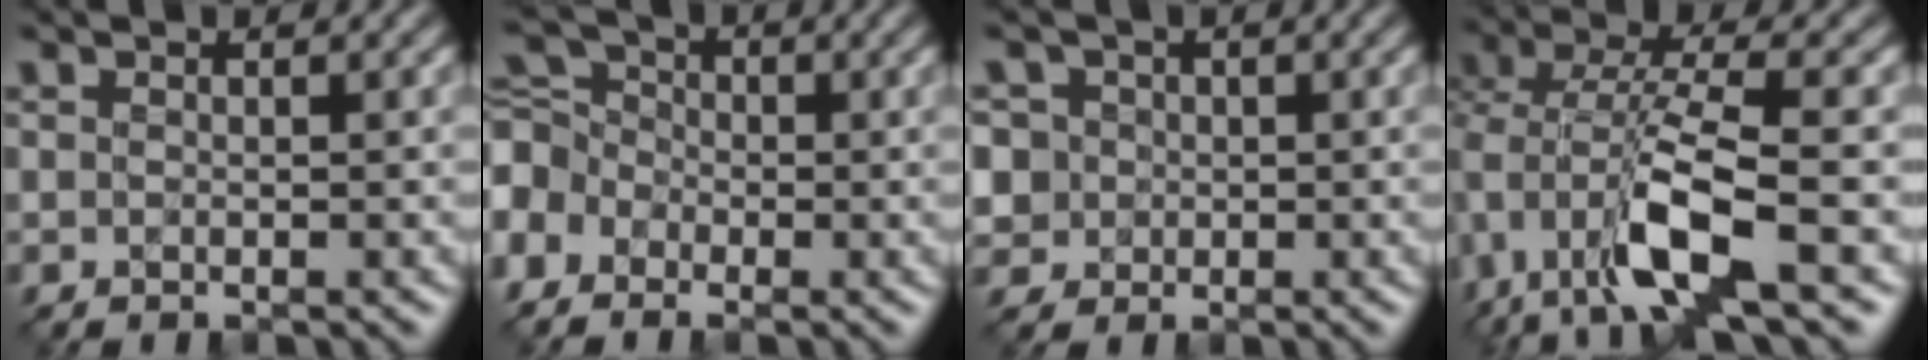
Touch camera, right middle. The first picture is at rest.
{"total": 4.3, "force": [-2.7, 2.9, 1.8], "torque": [-0.086, -0.001, -0.051]}
{"total": 3.5, "force": [1.5, 3.2, -0.1], "torque": [-0.016, 0.037, 0.004]}
{"total": 7.2, "force": [-2.9, 2.7, 6.0], "torque": [-0.153, 0.004, -0.056]}